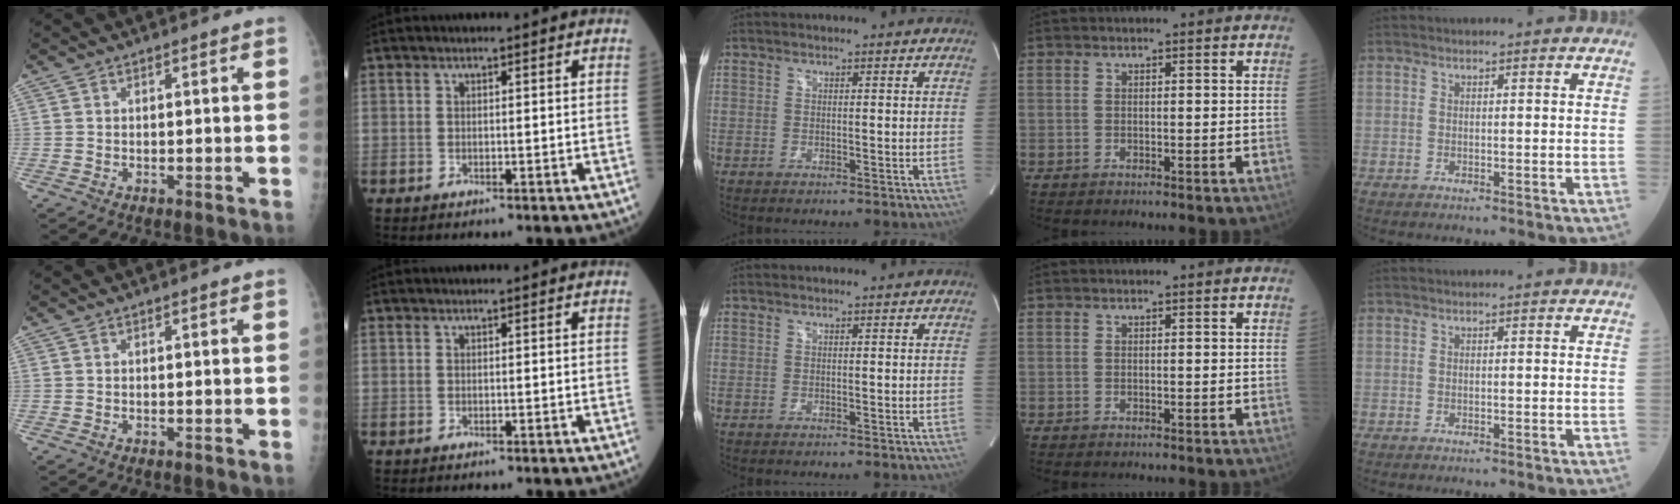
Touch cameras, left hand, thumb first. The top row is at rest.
{}